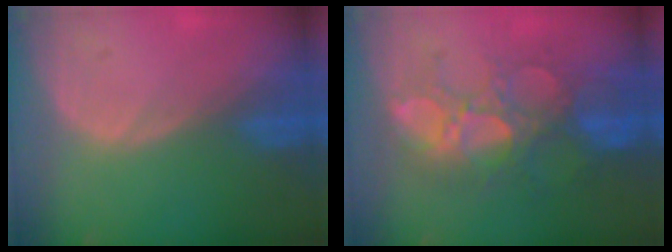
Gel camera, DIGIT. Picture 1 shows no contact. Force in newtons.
{"total": 11.0, "press": 9.9, "slide": 4.9}